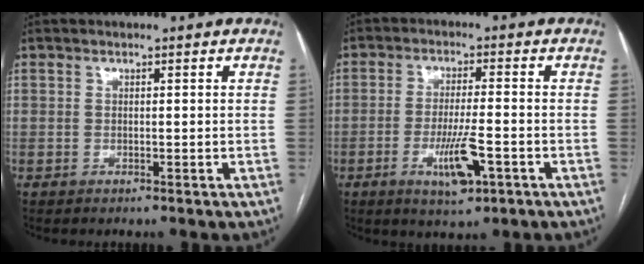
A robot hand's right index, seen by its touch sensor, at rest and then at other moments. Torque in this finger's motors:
{"motor_torque": [0.05, -0.02, 0.03, 0.06]}